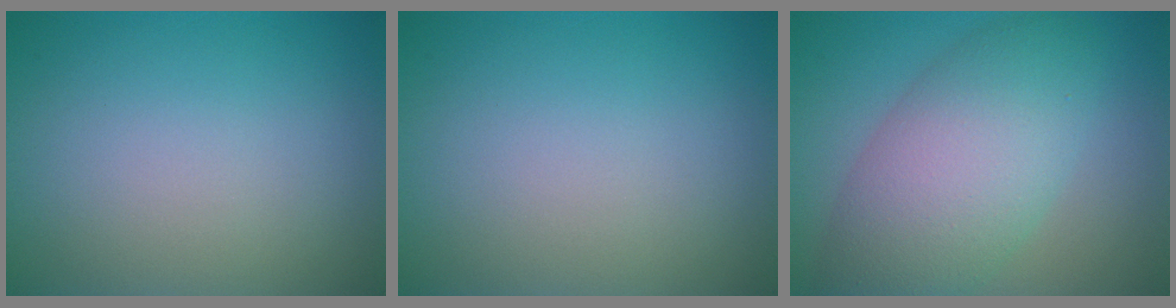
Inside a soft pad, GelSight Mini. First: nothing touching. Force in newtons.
{"total": 0.0}
{"total": 8.1, "press": 8.0, "slide": 0.4}